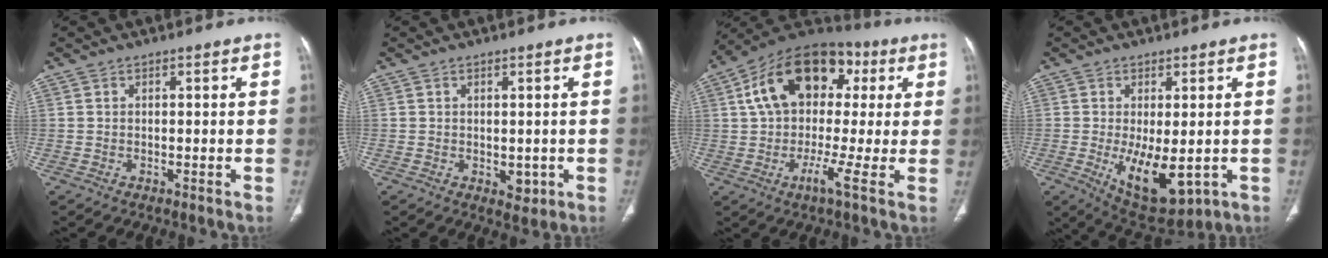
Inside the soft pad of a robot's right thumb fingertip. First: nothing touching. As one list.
[{"total": 2.5, "force": [-0.3, 1.8, 1.8], "torque": [-0.011, -0.004, 0.004]}, {"total": 19.5, "force": [4.0, 10.2, 16.1], "torque": [-0.235, 0.024, 0.043]}, {"total": 11.2, "force": [-2.3, 5.1, 9.7], "torque": [-0.142, -0.022, -0.015]}]